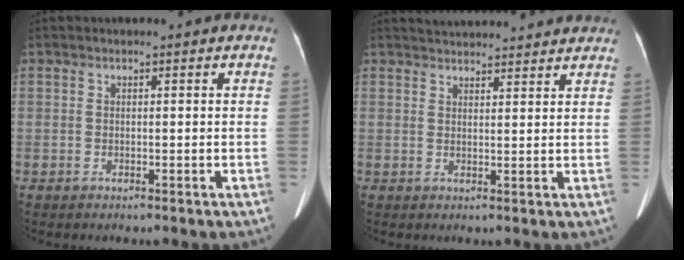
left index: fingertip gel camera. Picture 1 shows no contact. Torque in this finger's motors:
{"motor_torque": [0.74, -1.13, 0.10, 0.04]}